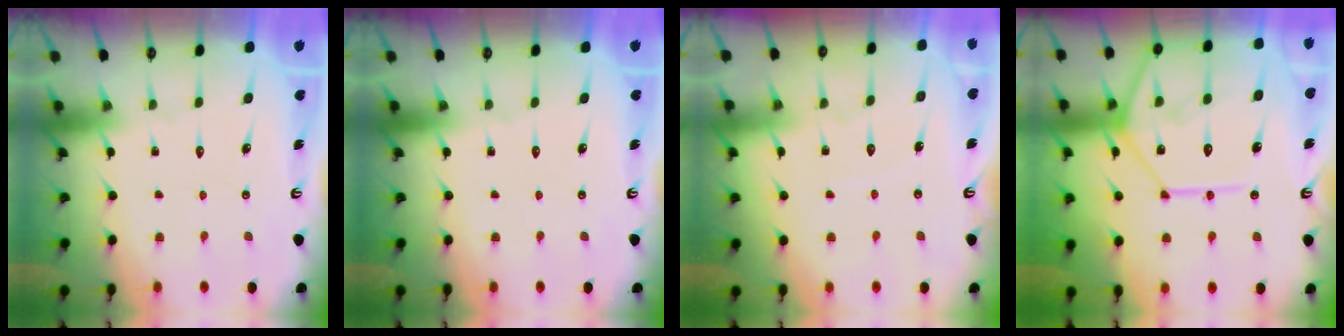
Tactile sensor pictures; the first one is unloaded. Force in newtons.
{"total": 0.0}
{"total": 3.5, "press": 3.5, "slide": 0.1}
{"total": 15.1, "press": 15.0, "slide": 1.8}